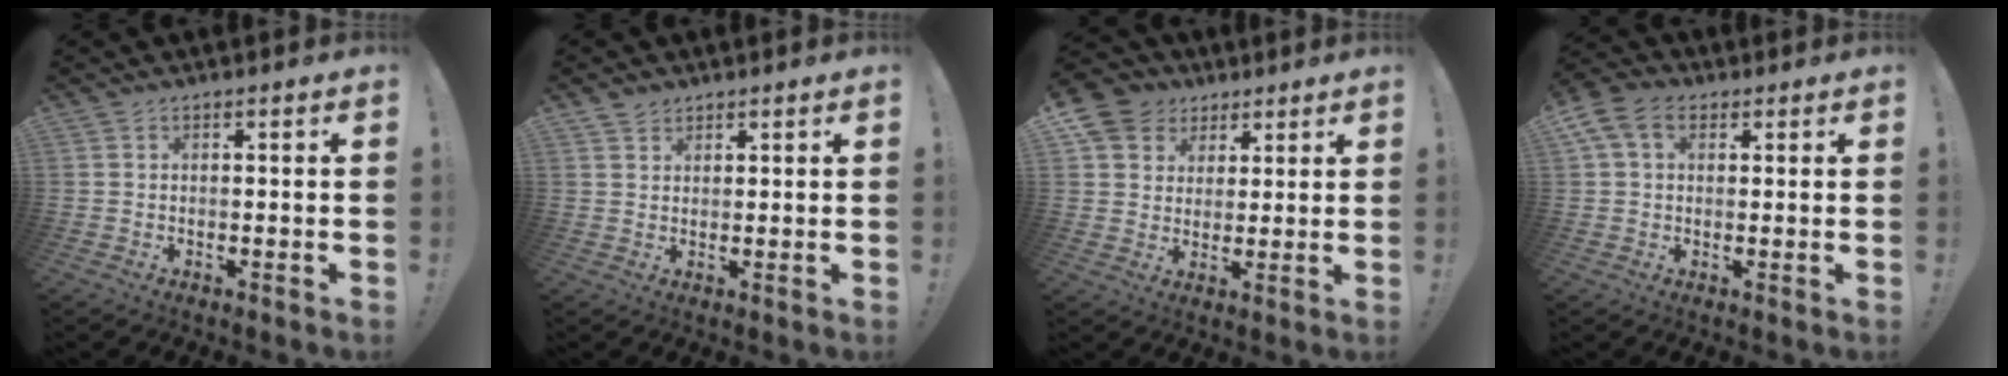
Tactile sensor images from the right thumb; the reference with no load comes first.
{"total": 2.5, "force": [2.0, 1.4, 0.3], "torque": [0.004, -0.012, 0.035]}
{"total": 9.2, "force": [4.3, 7.8, 2.3], "torque": [-0.030, -0.028, 0.089]}
{"total": 8.0, "force": [2.9, 5.5, 5.0], "torque": [-0.100, 0.007, 0.060]}